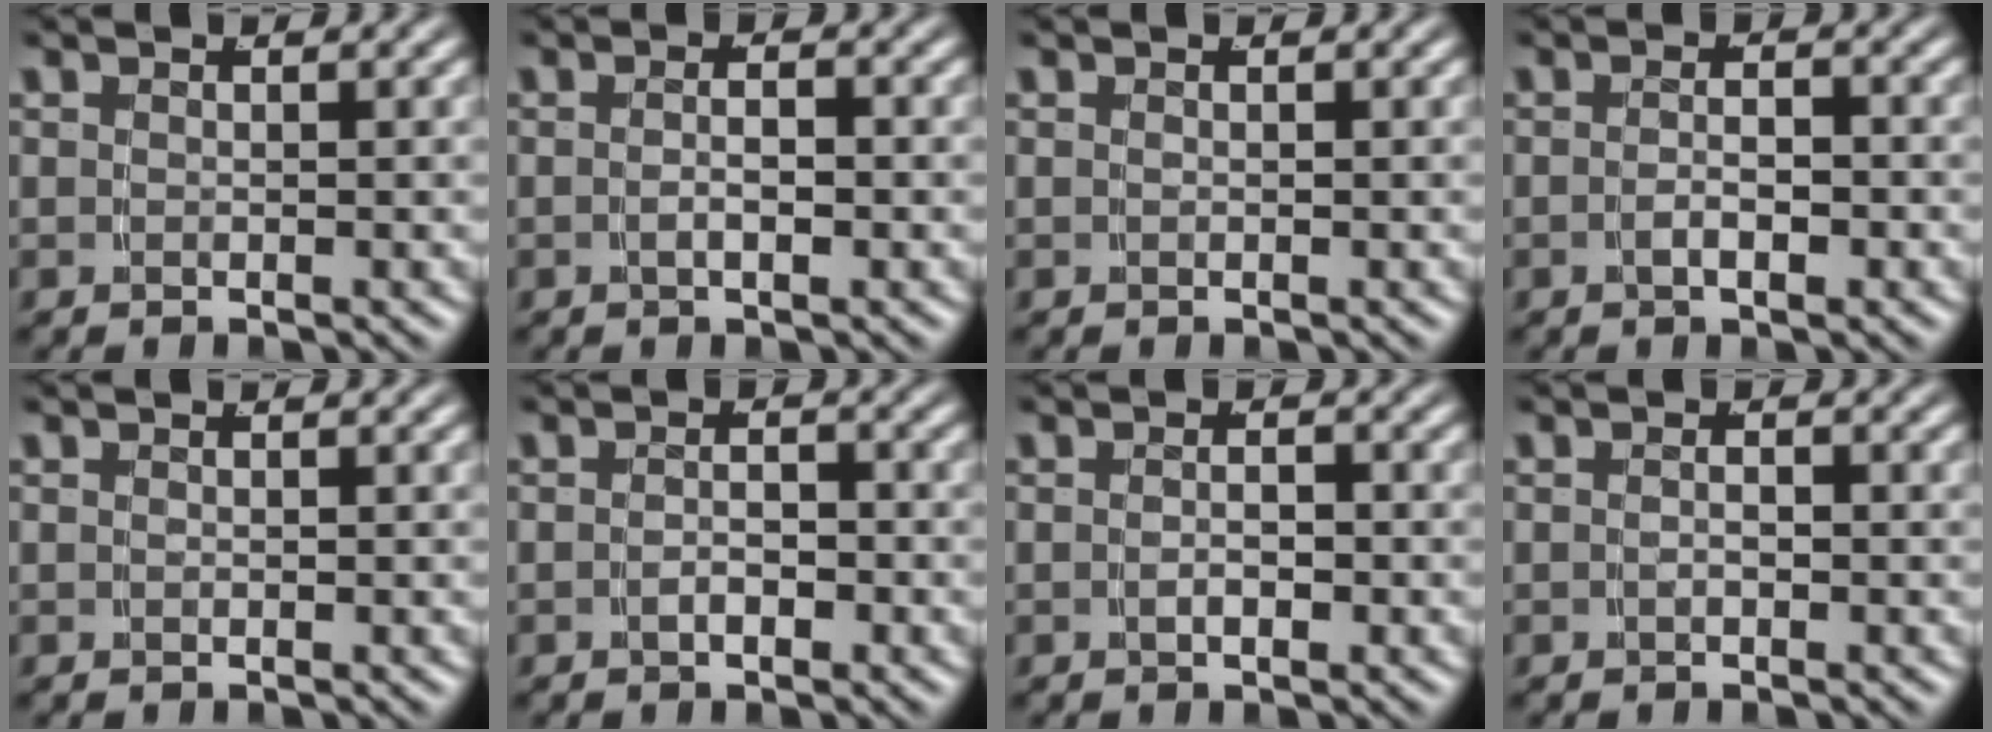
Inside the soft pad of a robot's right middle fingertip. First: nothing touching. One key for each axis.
{"total": 1.9, "fx": -1.0, "fy": 0.2, "fz": 1.6, "tx": -0.020, "ty": -0.005, "tz": -0.013}
{"total": 0.0}
{"total": 2.3, "fx": -1.4, "fy": 0.5, "fz": 1.7, "tx": -0.024, "ty": -0.003, "tz": -0.022}
{"total": 0.0}
{"total": 1.8, "fx": -1.3, "fy": 0.6, "fz": 1.1, "tx": -0.015, "ty": -0.001, "tz": -0.021}
{"total": 1.4, "fx": -0.8, "fy": 0.3, "fz": 1.1, "tx": -0.015, "ty": -0.003, "tz": -0.013}
{"total": 0.8, "fx": -0.6, "fy": -0.1, "fz": 0.5, "tx": -0.008, "ty": -0.003, "tz": -0.009}